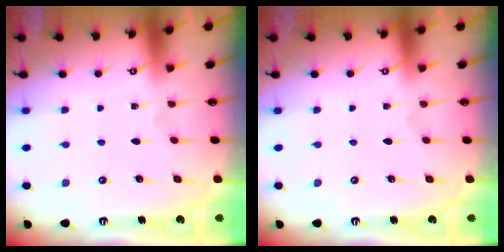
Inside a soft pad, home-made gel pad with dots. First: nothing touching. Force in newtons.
{"total": 0.0}